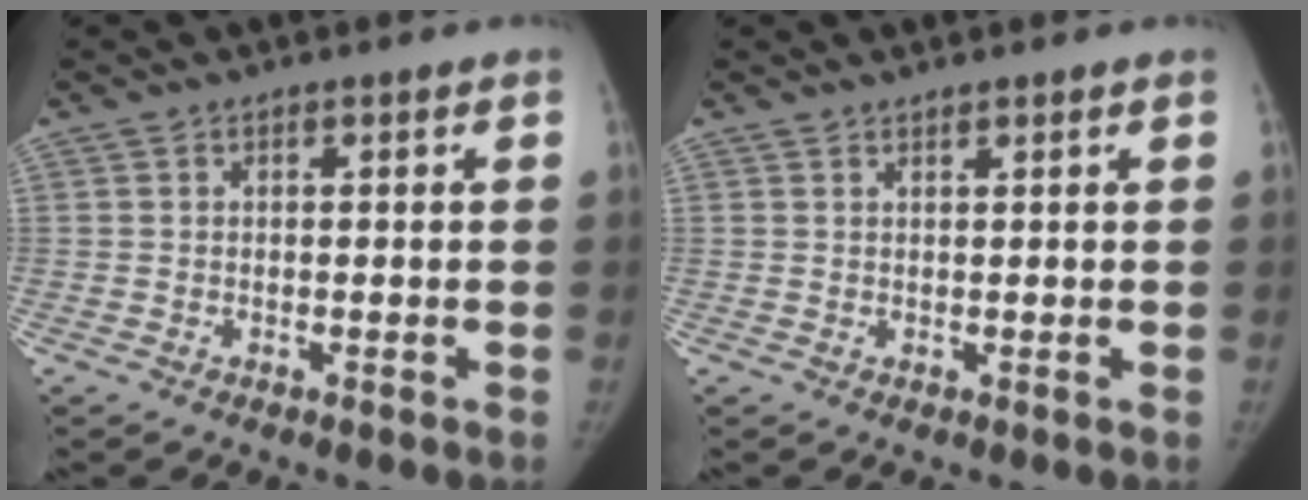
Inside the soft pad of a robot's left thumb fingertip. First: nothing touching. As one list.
[{"total": 0.8, "force": [0.7, 0.0, 0.3], "torque": [-0.006, -0.004, 0.014]}]